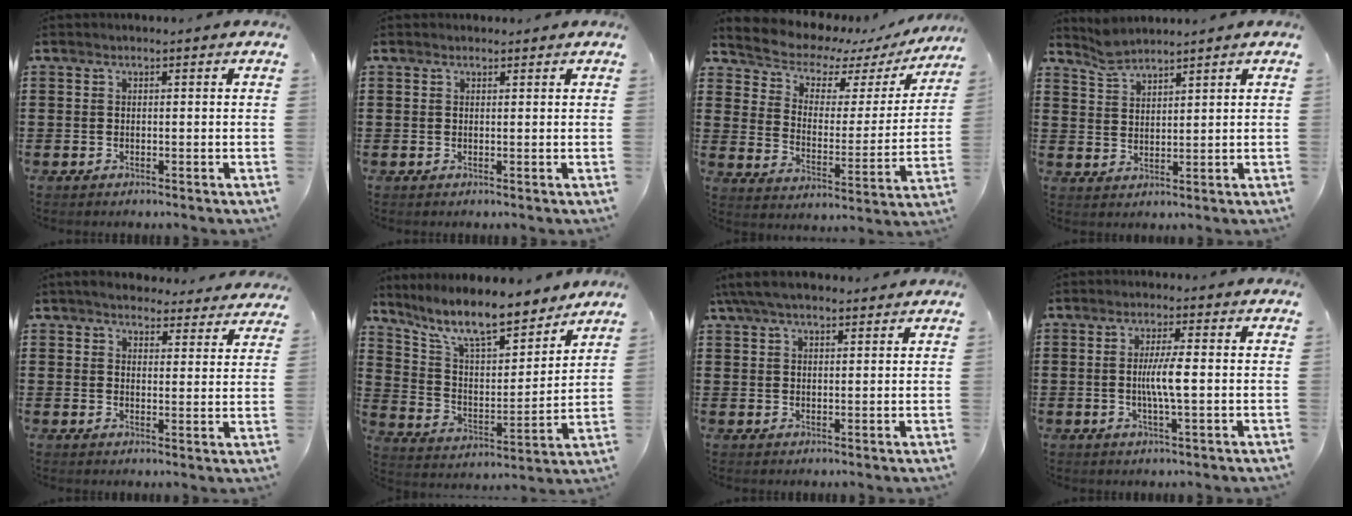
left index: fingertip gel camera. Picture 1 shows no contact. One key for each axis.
{"total": 0.6, "fx": 0.5, "fy": 0.3, "fz": 0.1, "tx": -0.003, "ty": 0.001, "tz": 0.010}
{"total": 5.5, "fx": 5.0, "fy": 2.1, "fz": 1.2, "tx": -0.057, "ty": -0.038, "tz": 0.081}
{"total": 3.5, "fx": 3.4, "fy": 0.5, "fz": 0.7, "tx": -0.024, "ty": -0.007, "tz": 0.066}
{"total": 4.2, "fx": 4.1, "fy": 0.7, "fz": 0.8, "tx": -0.032, "ty": -0.017, "tz": 0.072}
{"total": 11.2, "fx": 9.4, "fy": 2.1, "fz": 5.7, "tx": -0.139, "ty": -0.052, "tz": 0.162}
{"total": 5.1, "fx": 4.0, "fy": 1.3, "fz": 2.7, "tx": -0.063, "ty": 0.000, "tz": 0.076}
{"total": 4.8, "fx": -0.2, "fy": 0.4, "fz": 4.7, "tx": -0.085, "ty": -0.003, "tz": -0.006}